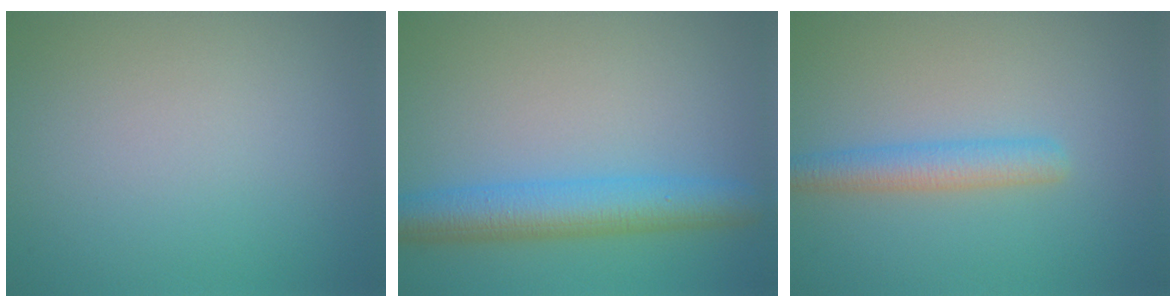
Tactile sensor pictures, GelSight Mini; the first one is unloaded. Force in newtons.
{"total": 5.5, "press": 5.5, "slide": 0.2}
{"total": 3.0, "press": 3.0, "slide": 0.1}